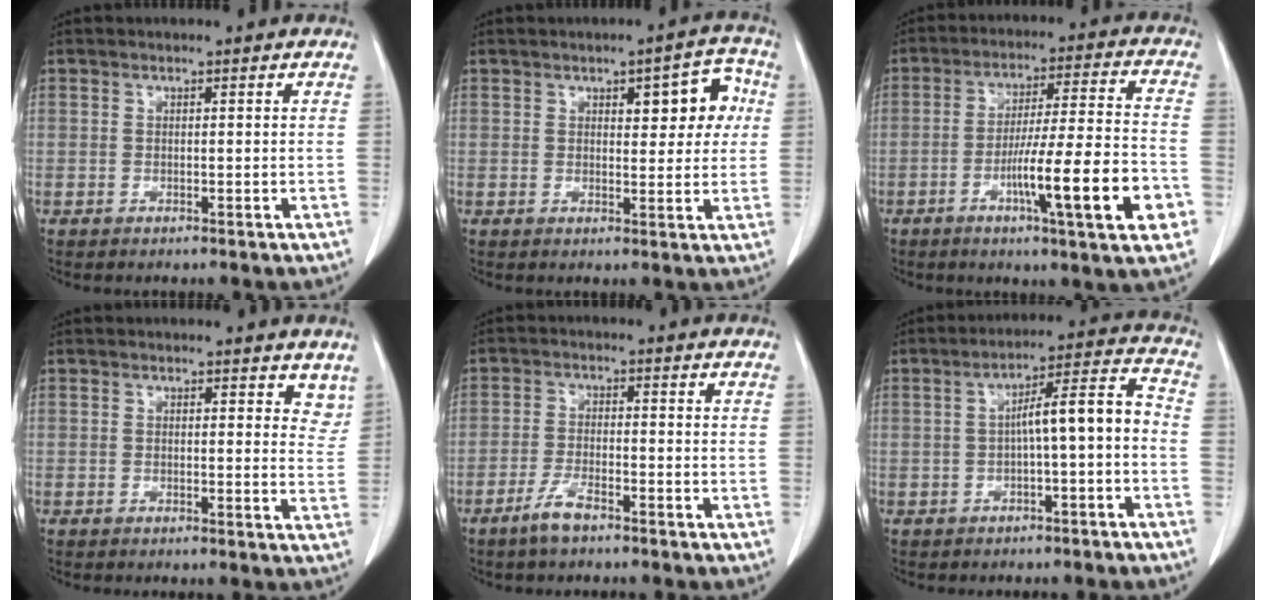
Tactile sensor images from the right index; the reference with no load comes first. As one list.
[{"total": 6.8, "force": [2.0, 2.7, 5.9], "torque": [-0.063, 0.020, 0.024]}, {"total": 15.7, "force": [-5.7, 0.6, 14.6], "torque": [-0.219, -0.003, -0.085]}, {"total": 4.5, "force": [3.8, 2.0, 1.3], "torque": [0.010, -0.016, 0.028]}, {"total": 4.0, "force": [-3.0, 0.6, 2.5], "torque": [-0.057, -0.003, -0.058]}, {"total": 7.8, "force": [-1.4, 1.0, 7.6], "torque": [-0.113, 0.033, -0.020]}]